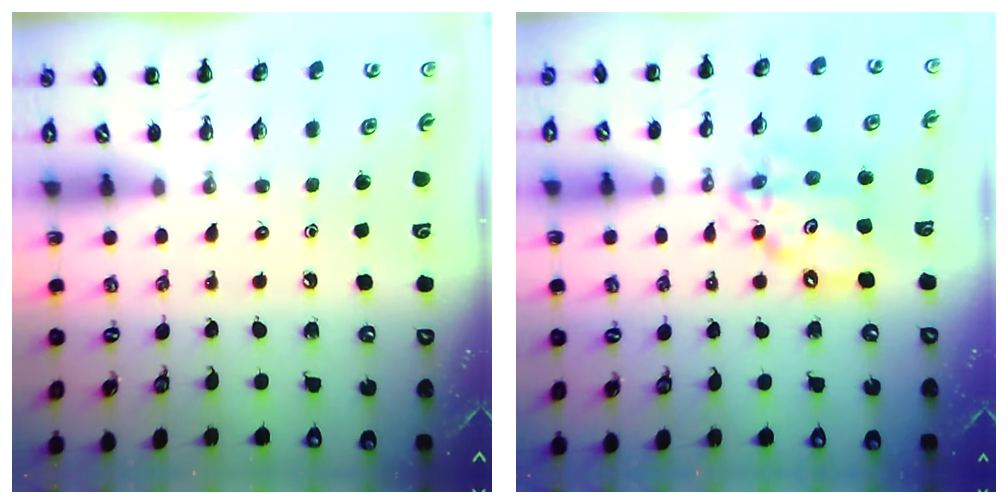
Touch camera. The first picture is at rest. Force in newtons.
{"total": 13.4, "press": 12.8, "slide": 3.9}